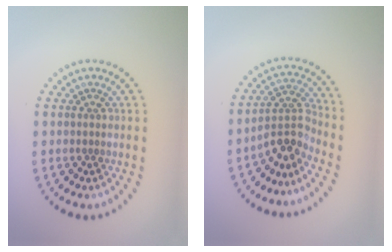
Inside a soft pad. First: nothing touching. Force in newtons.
{"total": 3.6, "press": 2.5, "slide": 2.6}